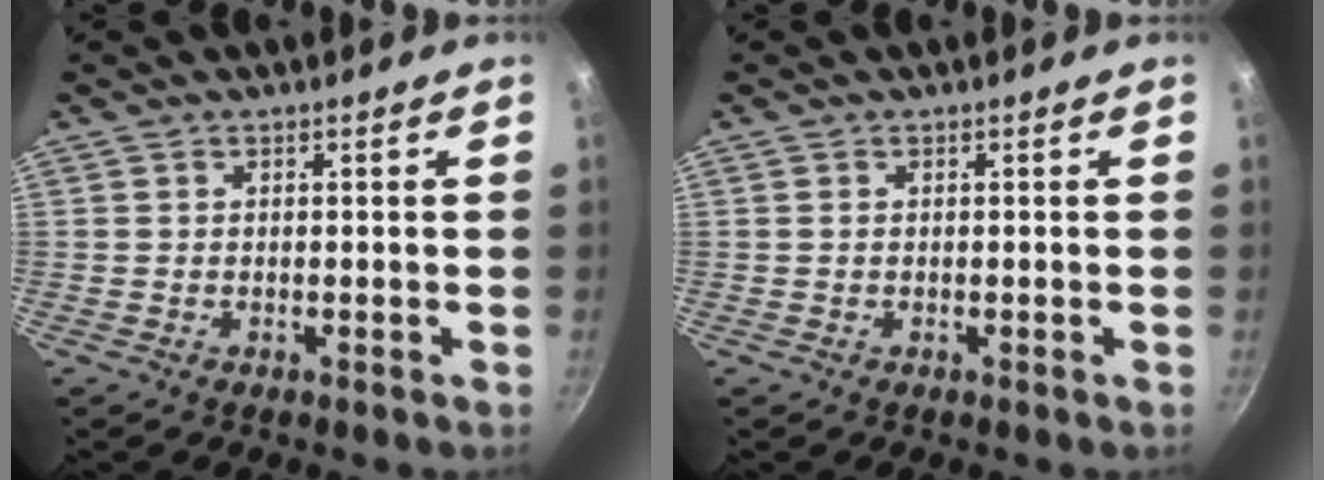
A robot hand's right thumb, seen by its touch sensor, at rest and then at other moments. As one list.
[{"total": 0.0}]